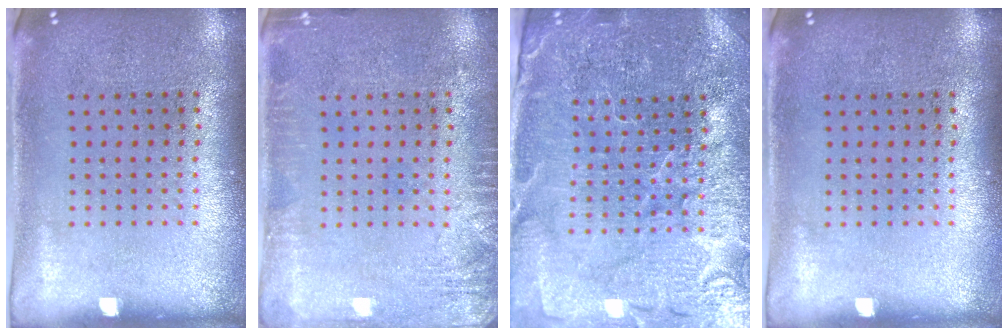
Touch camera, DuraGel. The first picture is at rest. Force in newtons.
{"total": 2.3, "press": 2.2, "slide": 0.2}
{"total": 4.2, "press": 4.0, "slide": 1.1}
{"total": 0.0}